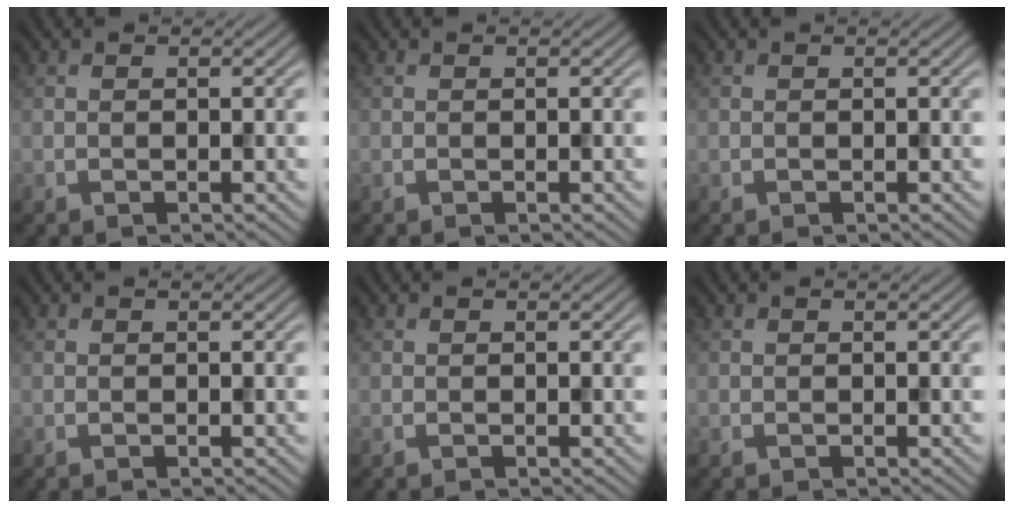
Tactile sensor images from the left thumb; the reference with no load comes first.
{"total": 0.0}
{"total": 0.0}
{"total": 0.0}
{"total": 0.0}
{"total": 0.0}